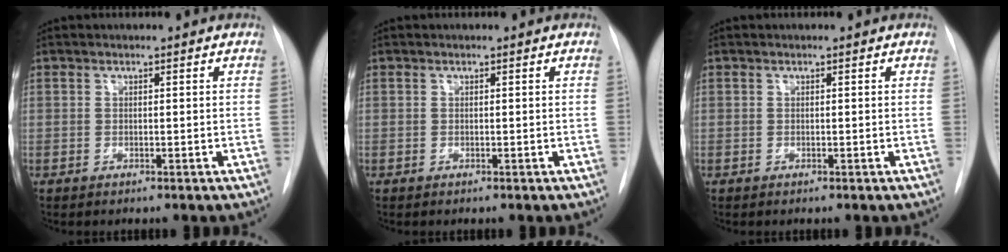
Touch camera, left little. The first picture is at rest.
{"total": 0.0}
{"total": 0.0}